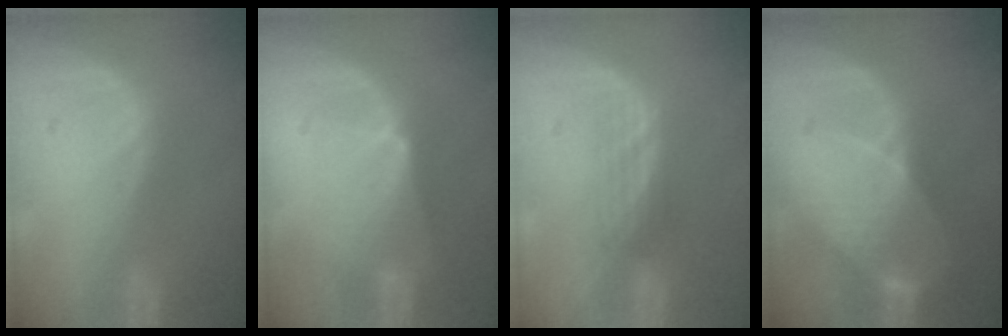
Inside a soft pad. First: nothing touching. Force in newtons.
{"total": 5.8, "press": 5.4, "slide": 2.1}
{"total": 2.2, "press": 2.2, "slide": 0.4}
{"total": 7.2, "press": 7.1, "slide": 1.1}